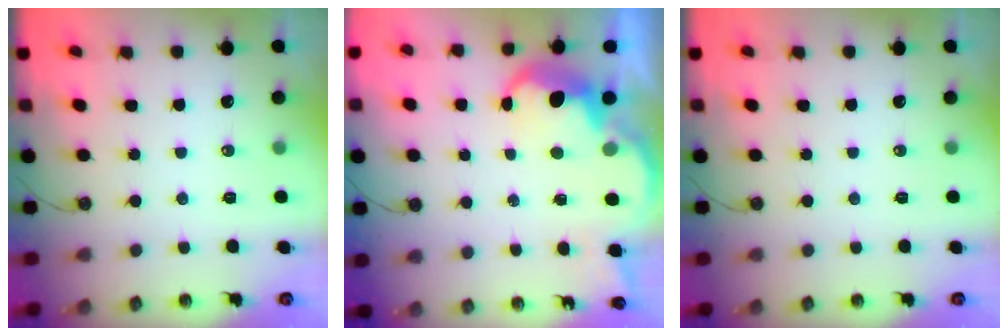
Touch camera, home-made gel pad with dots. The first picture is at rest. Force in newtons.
{"total": 7.3, "press": 7.3, "slide": 0.6}
{"total": 0.0}